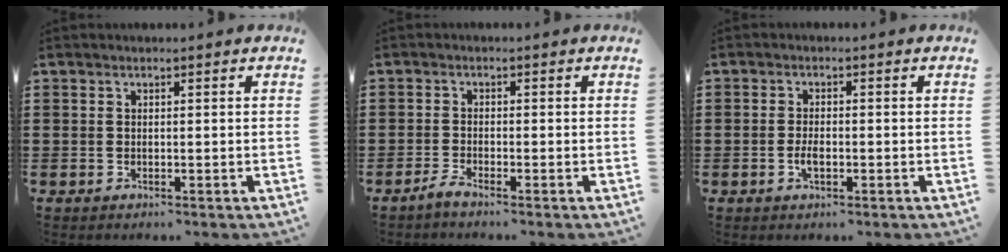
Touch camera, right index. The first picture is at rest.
{"total": 1.6, "force": [-1.4, 0.0, 0.7], "torque": [-0.027, -0.005, -0.031]}
{"total": 2.5, "force": [-0.7, 1.0, 2.1], "torque": [-0.047, -0.002, -0.015]}